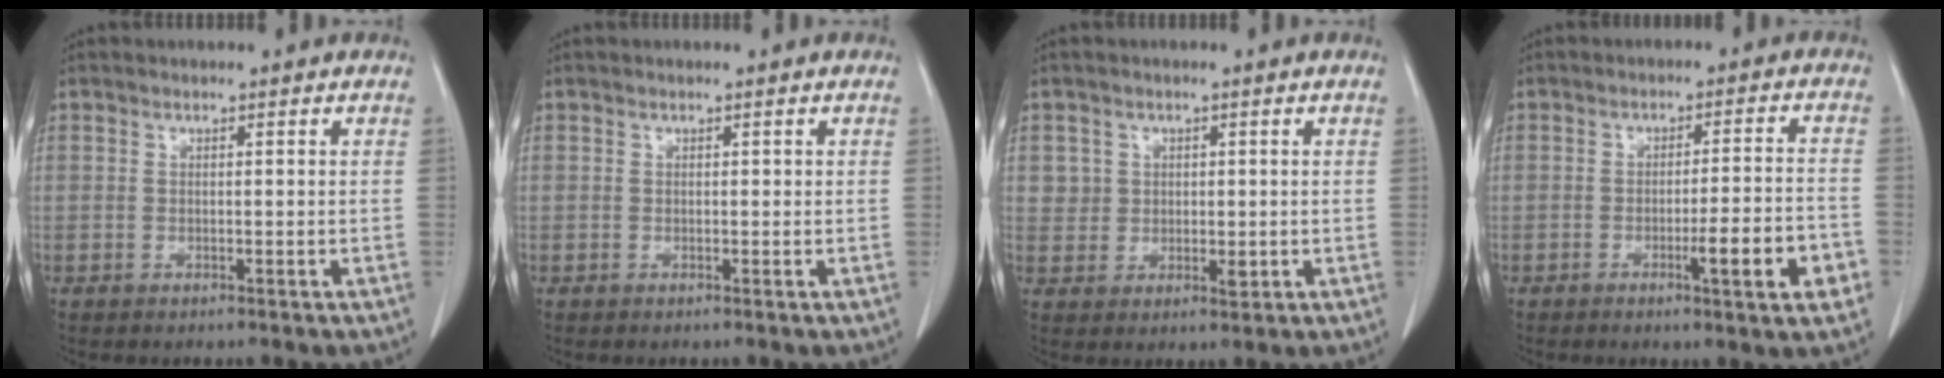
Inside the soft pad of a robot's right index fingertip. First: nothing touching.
{"total": 0.0}
{"total": 3.5, "force": [0.8, 3.2, 1.1], "torque": [-0.009, -0.004, 0.015]}
{"total": 8.2, "force": [-3.3, 0.3, 7.5], "torque": [-0.101, -0.002, -0.044]}